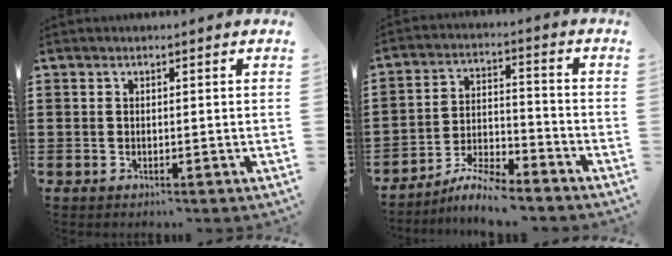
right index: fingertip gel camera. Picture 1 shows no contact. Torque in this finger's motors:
{"motor_torque": [0.55, -0.49, 0.21, 0.06]}